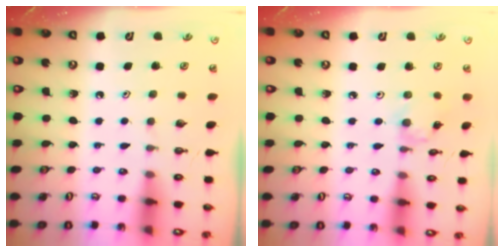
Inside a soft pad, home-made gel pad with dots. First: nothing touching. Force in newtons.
{"total": 1.0, "press": 1.0, "slide": 0.2}